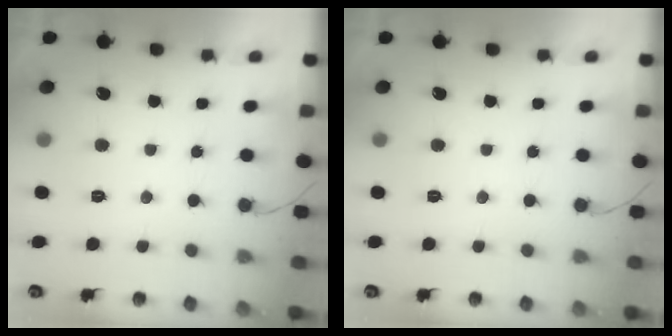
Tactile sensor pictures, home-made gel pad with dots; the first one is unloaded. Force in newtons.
{"total": 0.0}